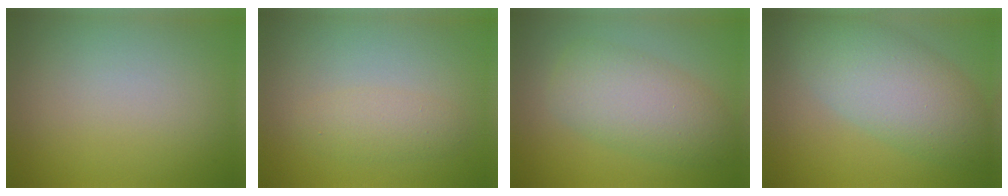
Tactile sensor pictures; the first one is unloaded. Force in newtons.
{"total": 1.0, "press": 1.0, "slide": 0.0}
{"total": 5.8, "press": 5.8, "slide": 0.3}
{"total": 7.5, "press": 7.5, "slide": 0.2}